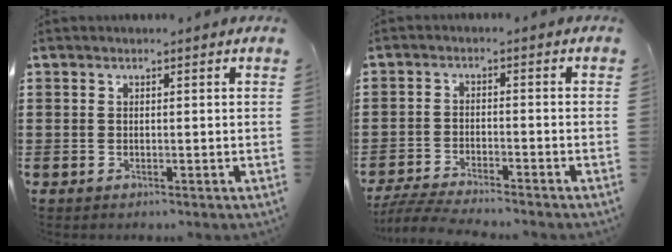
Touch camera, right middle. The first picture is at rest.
{"total": 4.3, "force": [-4.1, -0.1, 1.2], "torque": [-0.036, -0.013, -0.085]}